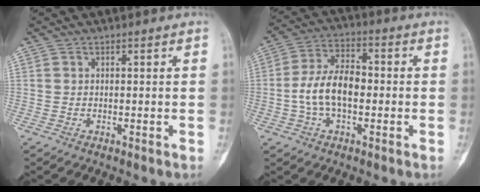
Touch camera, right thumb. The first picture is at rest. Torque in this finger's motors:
{"motor_torque": [1.65, 1.55, 1.07, -0.53, 0.14]}